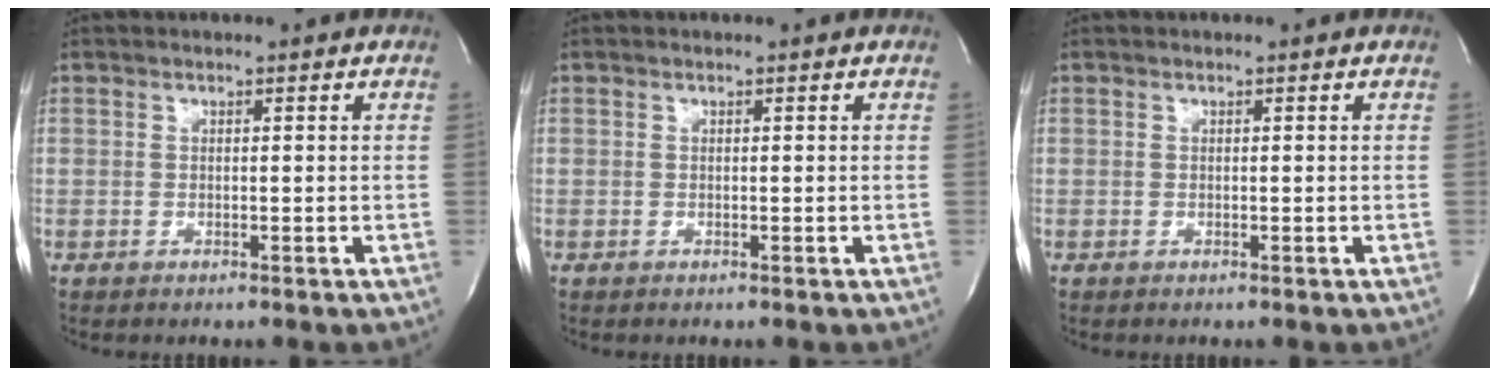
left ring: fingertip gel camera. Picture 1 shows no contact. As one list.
[{"total": 0.0}, {"total": 0.0}]